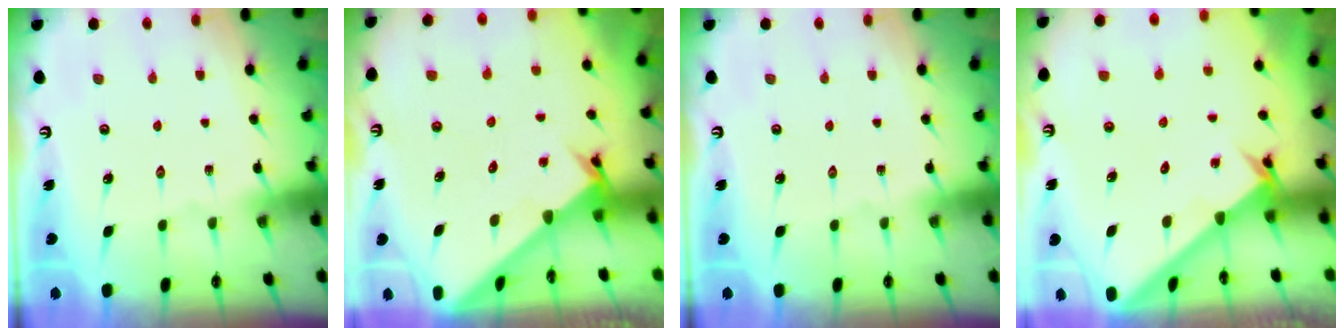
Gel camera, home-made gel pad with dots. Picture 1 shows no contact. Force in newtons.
{"total": 1.7, "press": 1.7, "slide": 0.1}
{"total": 0.0}
{"total": 2.2, "press": 2.2, "slide": 0.2}